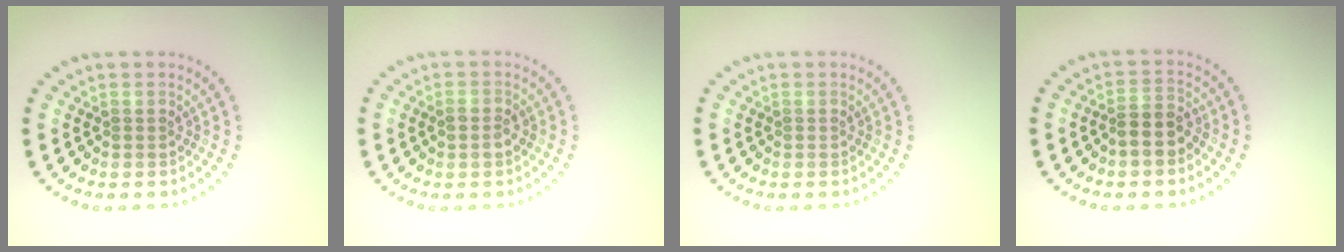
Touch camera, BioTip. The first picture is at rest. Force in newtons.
{"total": 1.4, "press": 1.4, "slide": 0.2}
{"total": 0.0}
{"total": 2.6, "press": 2.3, "slide": 1.2}